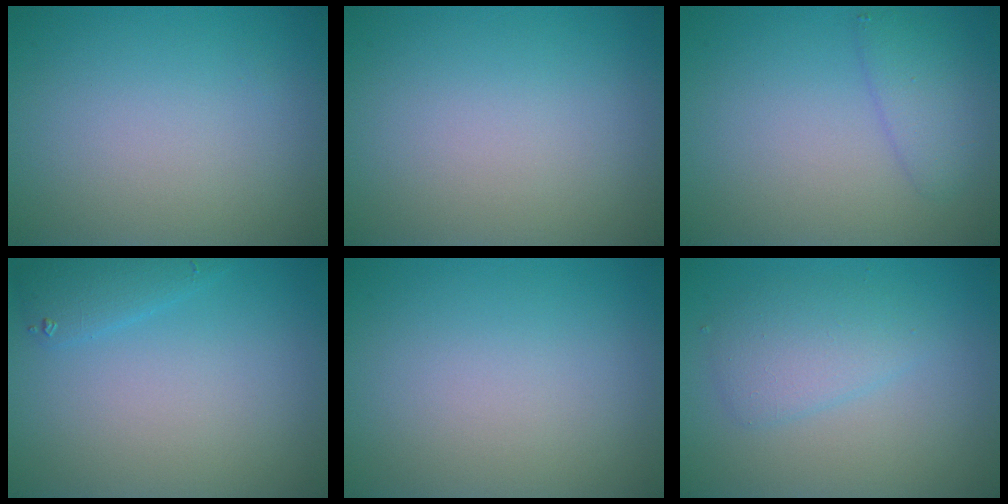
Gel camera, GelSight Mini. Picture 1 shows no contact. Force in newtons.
{"total": 0.0}
{"total": 2.3, "press": 2.3, "slide": 0.1}
{"total": 1.7, "press": 1.7, "slide": 0.2}
{"total": 0.0}
{"total": 2.7, "press": 2.7, "slide": 0.0}